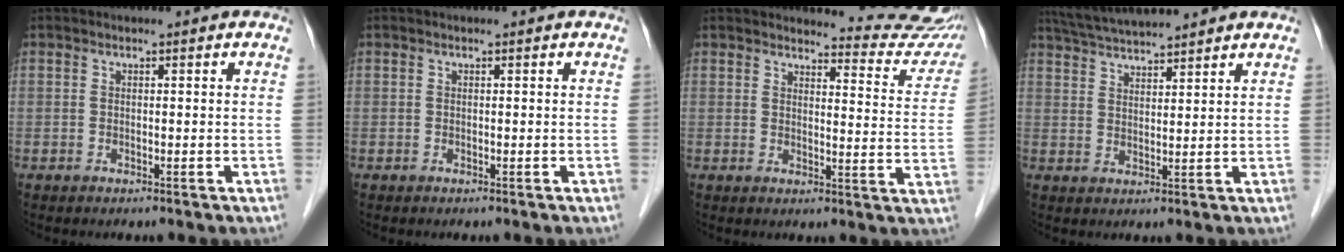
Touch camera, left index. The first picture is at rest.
{"total": 0.0}
{"total": 12.5, "force": [12.4, 1.5, 1.2], "torque": [0.011, -0.081, 0.113]}
{"total": 8.9, "force": [8.3, 0.1, 3.3], "torque": [-0.066, 0.031, 0.141]}